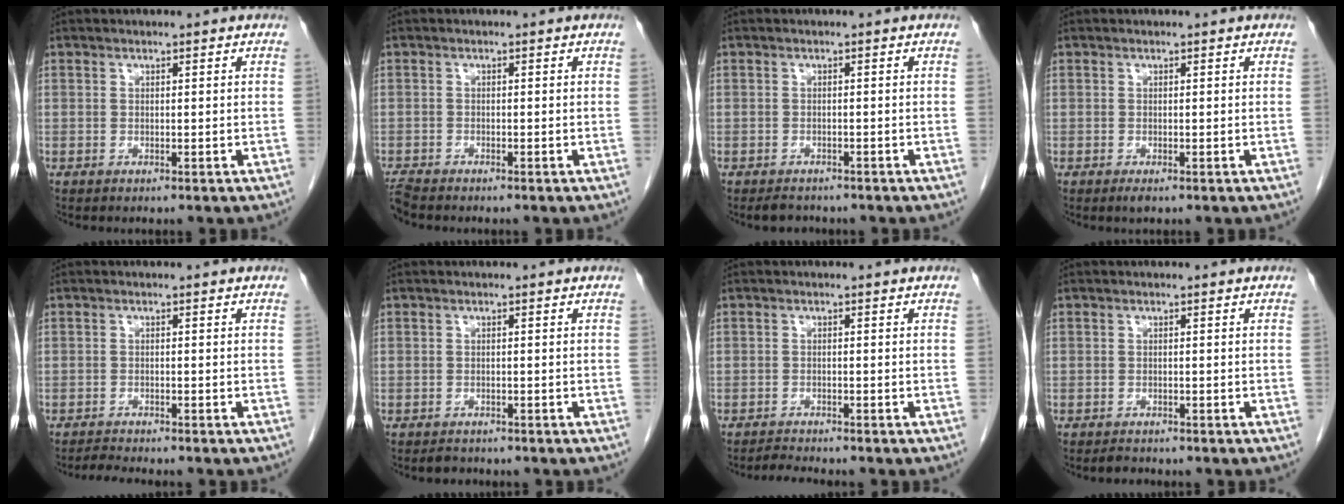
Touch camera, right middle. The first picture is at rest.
{"total": 2.4, "force": [-2.3, 0.1, 0.6], "torque": [-0.017, -0.012, -0.044]}
{"total": 2.2, "force": [-2.0, 0.9, 0.5], "torque": [-0.014, -0.005, -0.027]}
{"total": 0.9, "force": [-0.6, 0.1, 0.7], "torque": [-0.009, -0.002, -0.007]}
{"total": 2.3, "force": [-2.3, -0.4, 0.4], "torque": [-0.016, -0.015, -0.039]}
{"total": 1.5, "force": [-1.3, 0.6, 0.1], "torque": [-0.010, -0.004, -0.018]}
{"total": 2.1, "force": [-2.1, -0.5, 0.2], "torque": [-0.012, -0.015, -0.036]}
{"total": 1.3, "force": [-1.2, 0.4, 0.2], "torque": [-0.013, -0.005, -0.016]}